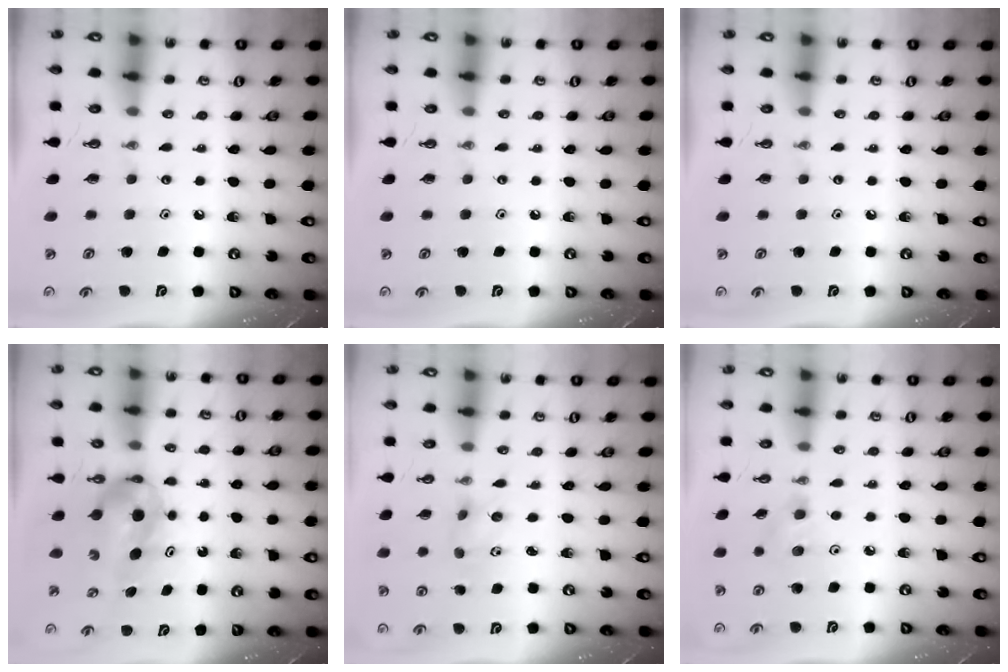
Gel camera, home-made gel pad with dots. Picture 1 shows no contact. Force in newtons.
{"total": 0.0}
{"total": 0.0}
{"total": 5.7, "press": 5.4, "slide": 1.9}
{"total": 4.6, "press": 4.2, "slide": 2.0}
{"total": 8.8, "press": 4.8, "slide": 7.3}